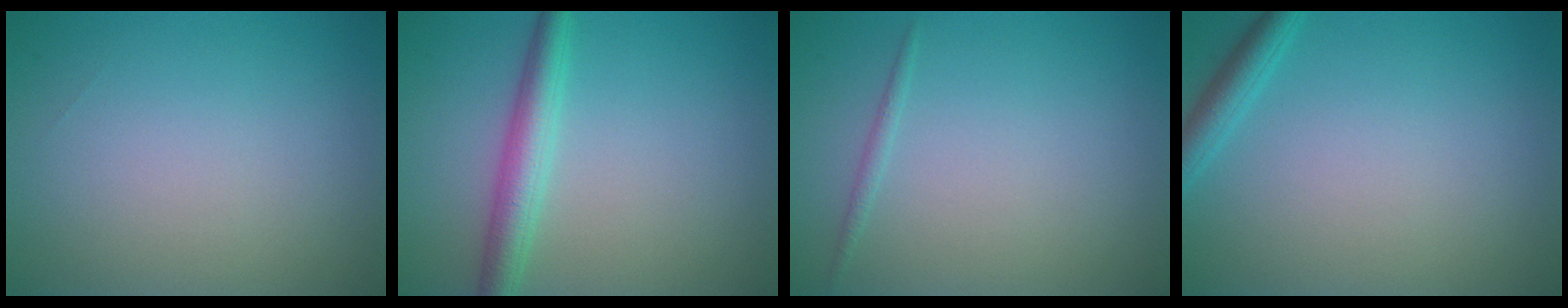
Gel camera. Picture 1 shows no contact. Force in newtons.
{"total": 3.5, "press": 3.5, "slide": 0.1}
{"total": 0.7, "press": 0.7, "slide": 0.0}
{"total": 2.0, "press": 2.0, "slide": 0.1}